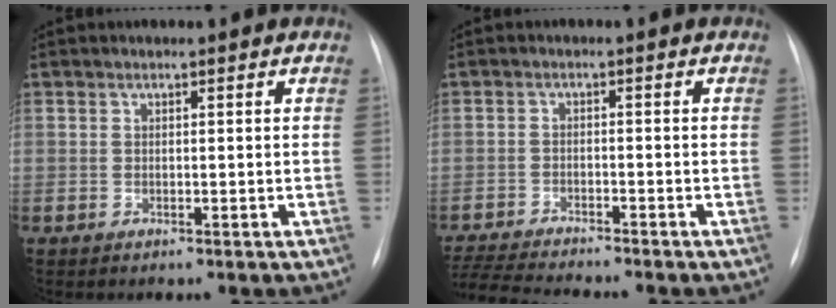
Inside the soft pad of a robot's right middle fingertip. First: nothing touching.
{"total": 9.8, "force": [-9.1, 0.0, 3.5], "torque": [-0.063, -0.012, -0.151]}